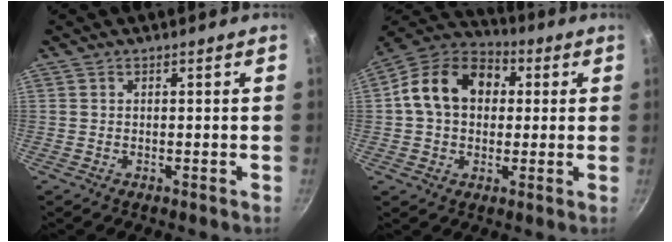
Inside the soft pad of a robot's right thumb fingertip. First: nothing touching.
{"total": 15.5, "force": [2.4, 11.9, 9.7], "torque": [-0.139, 0.031, 0.021]}